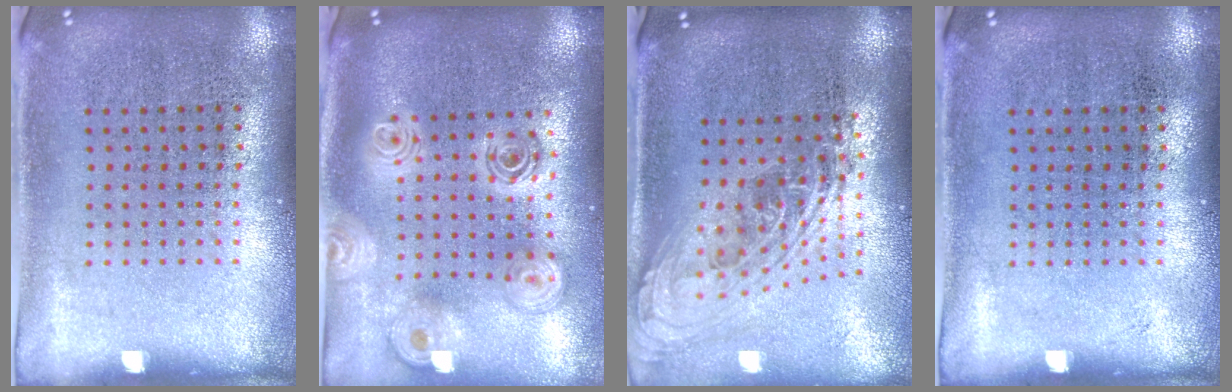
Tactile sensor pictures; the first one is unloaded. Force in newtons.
{"total": 2.4, "press": 1.9, "slide": 1.5}
{"total": 2.2, "press": 1.6, "slide": 1.4}
{"total": 0.0}